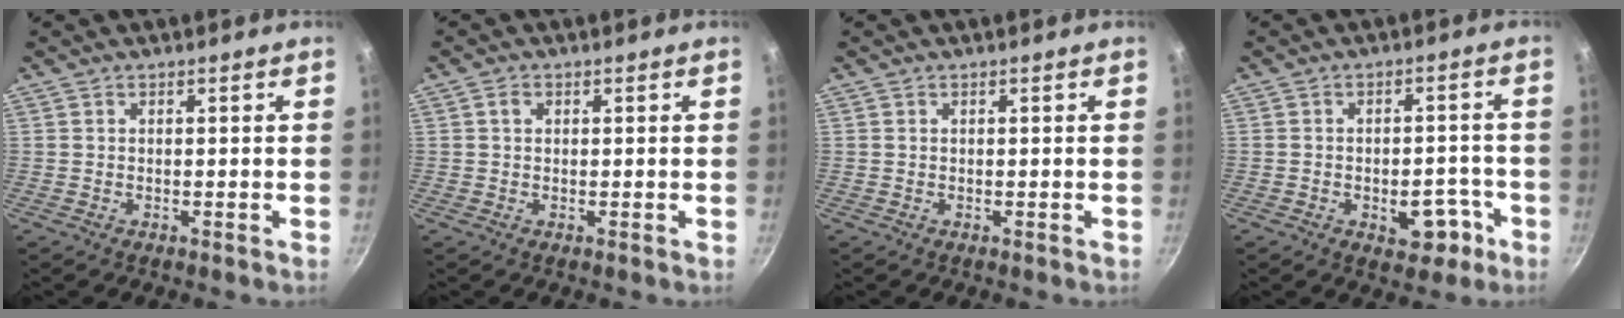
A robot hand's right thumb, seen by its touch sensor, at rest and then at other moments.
{"total": 1.3, "force": [0.4, 1.0, 0.8], "torque": [-0.012, 0.004, 0.006]}
{"total": 0.0}
{"total": 7.4, "force": [-3.2, 4.5, 5.0], "torque": [-0.032, 0.024, -0.034]}